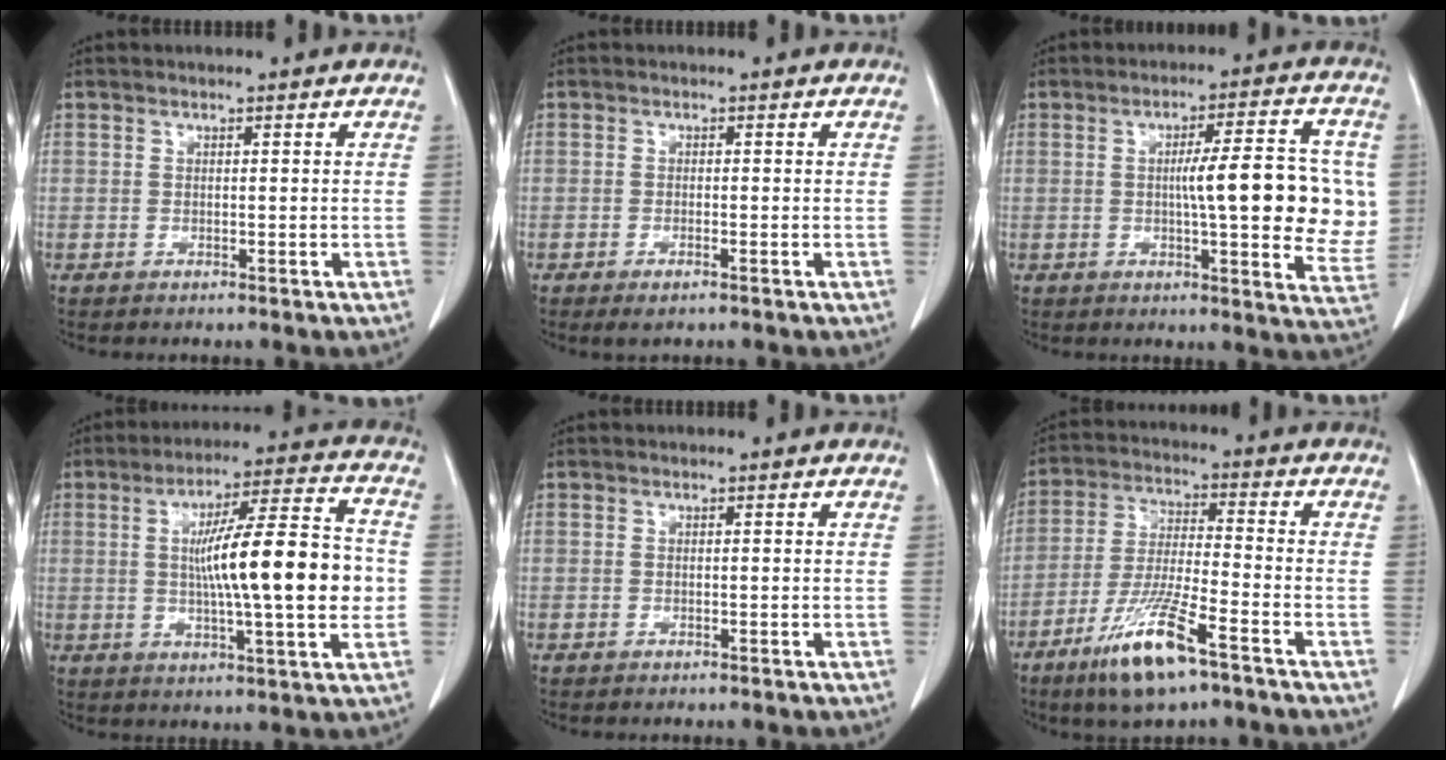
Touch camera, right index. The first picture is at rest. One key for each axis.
{"total": 2.0, "fx": -1.2, "fy": 0.4, "fz": 1.6, "tx": -0.027, "ty": -0.003, "tz": -0.018}
{"total": 13.7, "fx": 0.1, "fy": 1.7, "fz": 13.6, "tx": -0.169, "ty": 0.010, "tz": 0.000}
{"total": 16.9, "fx": -0.3, "fy": 1.4, "fz": 16.8, "tx": -0.266, "ty": 0.013, "tz": -0.007}
{"total": 0.0}
{"total": 11.9, "fx": -7.3, "fy": 1.3, "fz": 9.3, "tx": -0.188, "ty": -0.028, "tz": -0.134}